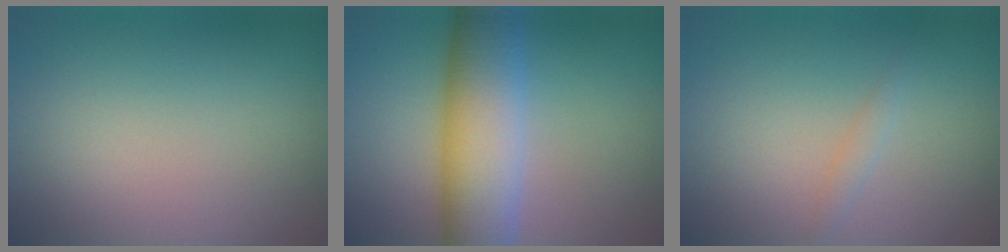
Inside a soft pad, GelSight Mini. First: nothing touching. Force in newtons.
{"total": 9.4, "press": 9.4, "slide": 0.3}
{"total": 0.9, "press": 0.9, "slide": 0.1}